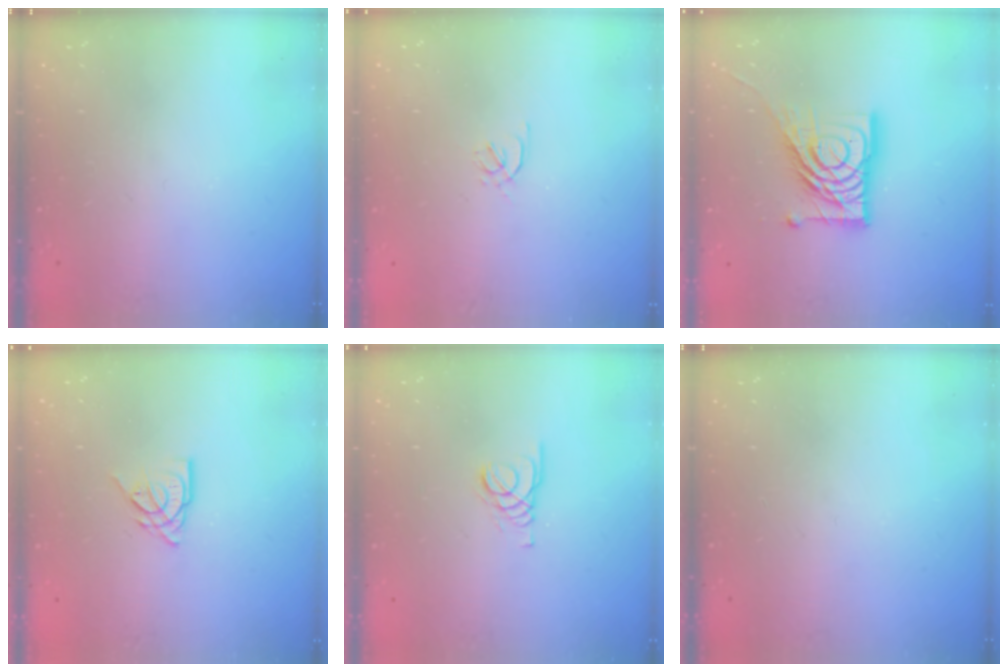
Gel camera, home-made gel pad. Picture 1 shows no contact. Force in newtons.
{"total": 1.7, "press": 1.6, "slide": 0.5}
{"total": 17.8, "press": 17.7, "slide": 2.0}
{"total": 7.2, "press": 7.2, "slide": 0.7}
{"total": 1.4, "press": 1.4, "slide": 0.2}
{"total": 0.0}